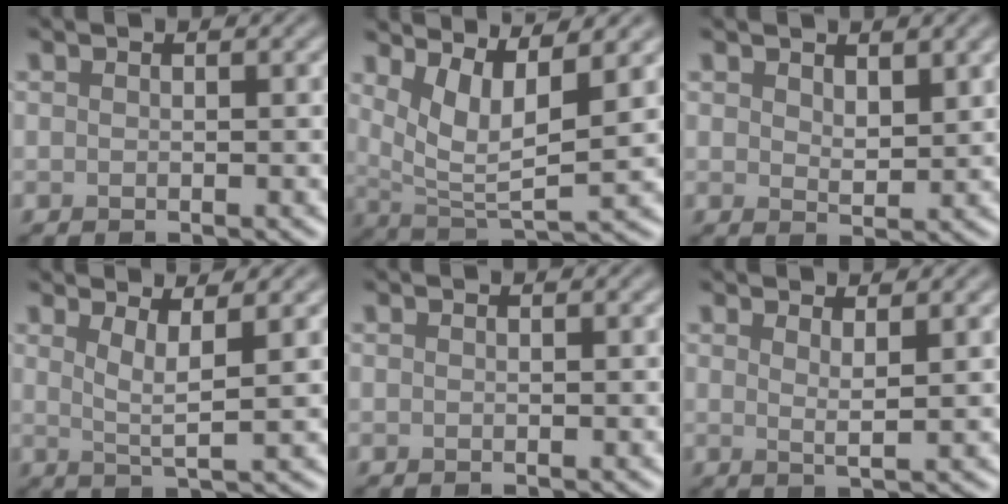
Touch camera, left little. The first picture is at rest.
{"total": 5.5, "force": [2.9, 1.5, 4.4], "torque": [-0.091, -0.008, 0.061]}
{"total": 2.5, "force": [1.4, 1.3, 1.6], "torque": [-0.030, -0.006, 0.029]}
{"total": 3.1, "force": [1.4, 0.5, 2.7], "torque": [-0.045, -0.007, 0.027]}
{"total": 0.0}
{"total": 1.9, "force": [1.2, 0.4, 1.4], "torque": [-0.021, -0.003, 0.016]}